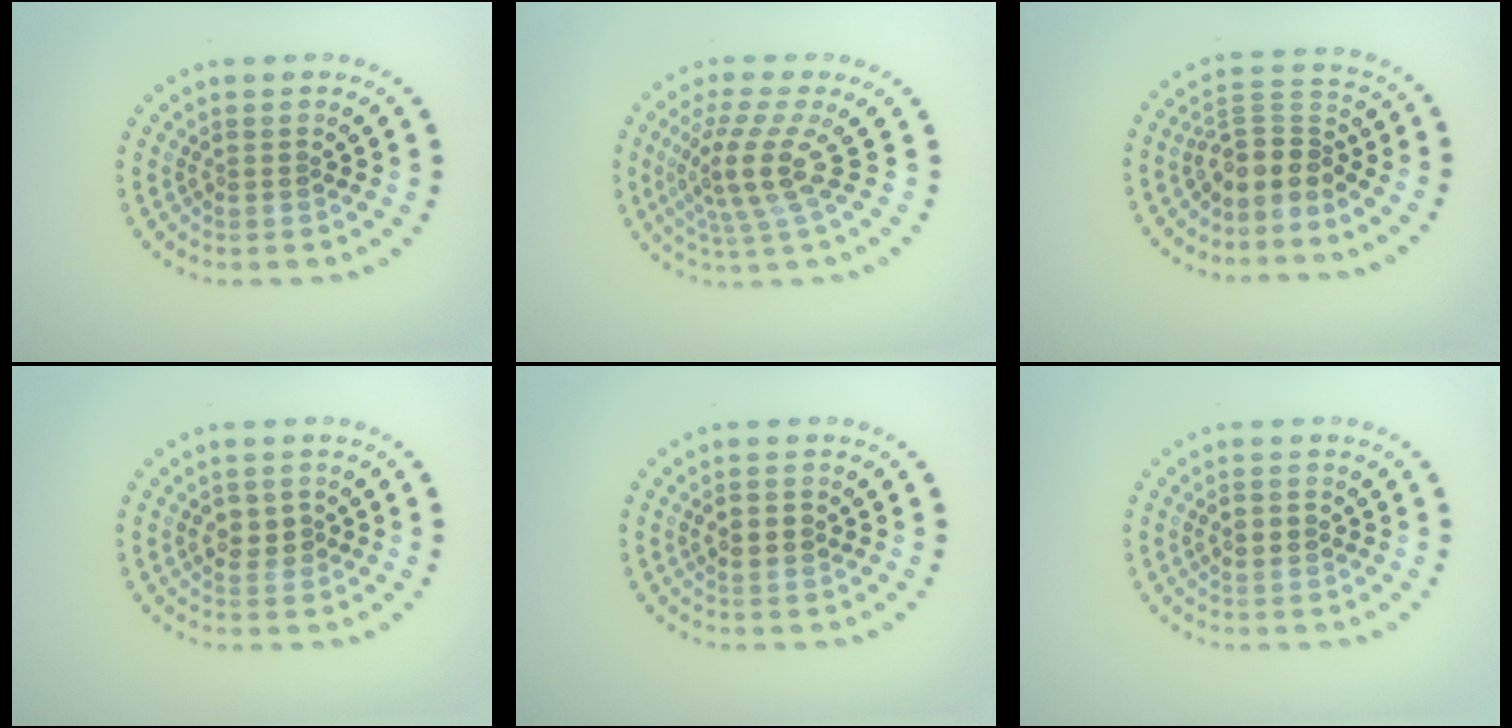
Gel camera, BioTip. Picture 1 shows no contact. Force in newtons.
{"total": 4.1, "press": 2.8, "slide": 2.9}
{"total": 3.5, "press": 2.6, "slide": 2.4}
{"total": 1.9, "press": 1.8, "slide": 0.6}
{"total": 2.1, "press": 2.1, "slide": 0.2}
{"total": 1.8, "press": 1.8, "slide": 0.1}